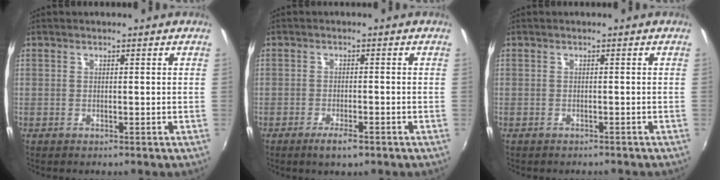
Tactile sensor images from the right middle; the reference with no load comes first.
{"total": 3.6, "force": [-2.4, 0.9, 2.5], "torque": [-0.060, -0.009, -0.045]}
{"total": 1.7, "force": [-1.5, 0.6, 0.4], "torque": [-0.013, -0.010, -0.020]}